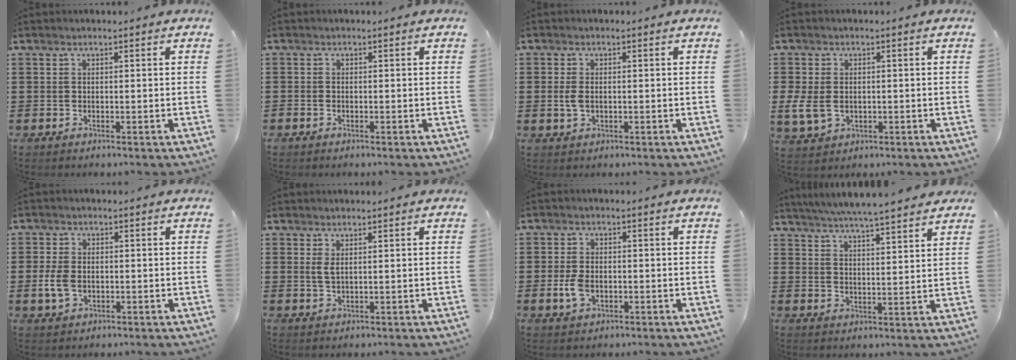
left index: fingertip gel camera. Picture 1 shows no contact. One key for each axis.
{"total": 0.6, "fx": -0.5, "fy": 0.3, "fz": 0.1, "tx": -0.005, "ty": -0.001, "tz": -0.009}
{"total": 2.5, "fx": -0.1, "fy": 1.5, "fz": 2.1, "tx": -0.056, "ty": -0.002, "tz": -0.006}
{"total": 4.6, "fx": -0.5, "fy": 3.3, "fz": 3.2, "tx": -0.083, "ty": 0.002, "tz": -0.013}
{"total": 4.0, "fx": -0.6, "fy": 2.5, "fz": 3.1, "tx": -0.078, "ty": -0.002, "tz": -0.015}
{"total": 1.7, "fx": 0.7, "fy": 0.5, "fz": 1.5, "tx": -0.040, "ty": -0.001, "tz": 0.010}
{"total": 3.7, "fx": -0.7, "fy": 2.1, "fz": 2.9, "tx": -0.074, "ty": -0.004, "tz": -0.018}
{"total": 5.2, "fx": 5.0, "fy": -0.4, "fz": 1.6, "tx": -0.050, "ty": -0.023, "tz": 0.088}